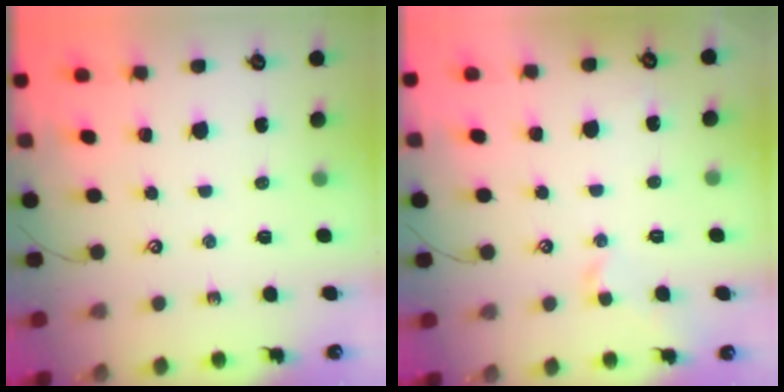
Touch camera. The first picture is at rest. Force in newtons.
{"total": 0.7, "press": 0.7, "slide": 0.1}